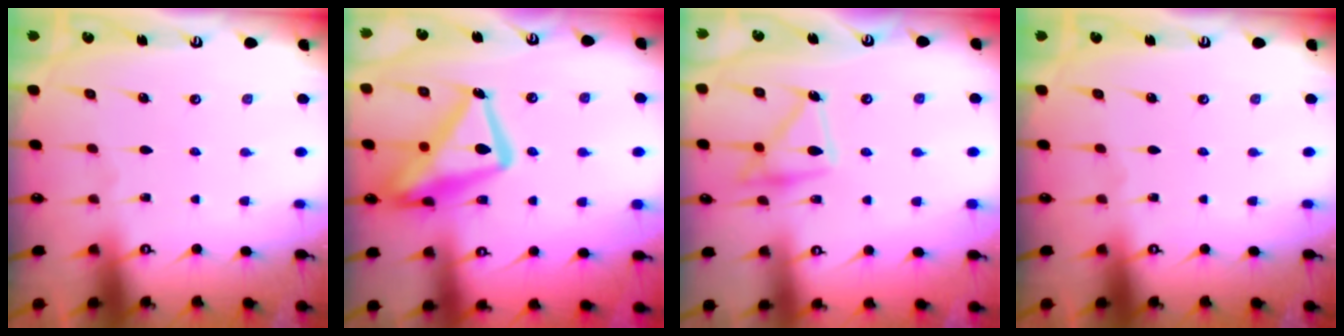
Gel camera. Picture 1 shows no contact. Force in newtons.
{"total": 18.6, "press": 18.6, "slide": 1.6}
{"total": 15.7, "press": 15.7, "slide": 0.9}
{"total": 0.0}